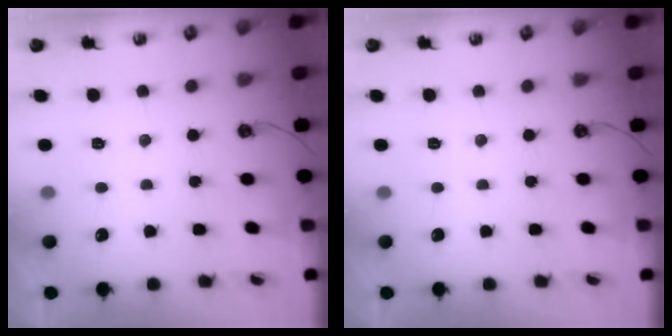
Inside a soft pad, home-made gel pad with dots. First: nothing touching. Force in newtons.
{"total": 0.0}